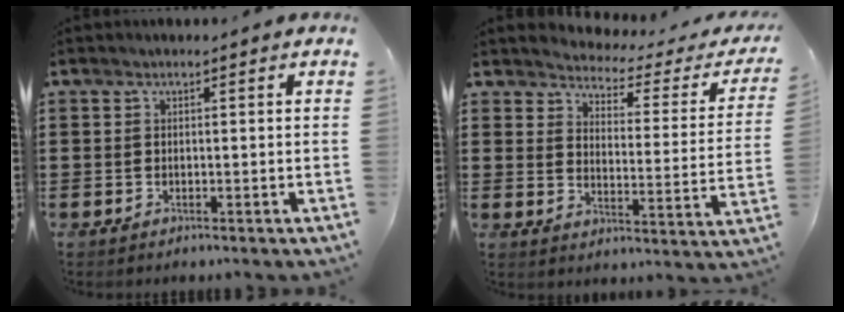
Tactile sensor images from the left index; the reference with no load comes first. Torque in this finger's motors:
{"motor_torque": [2.14, 0.00, 0.03, -0.05]}